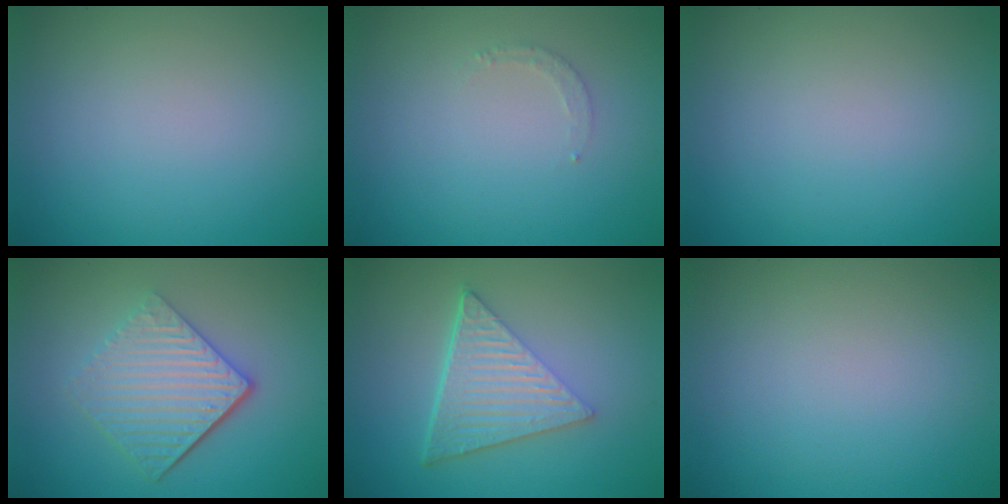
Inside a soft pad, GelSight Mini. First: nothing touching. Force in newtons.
{"total": 0.9, "press": 0.9, "slide": 0.2}
{"total": 0.0}
{"total": 5.5, "press": 3.9, "slide": 3.8}
{"total": 6.8, "press": 4.5, "slide": 5.1}
{"total": 0.0}